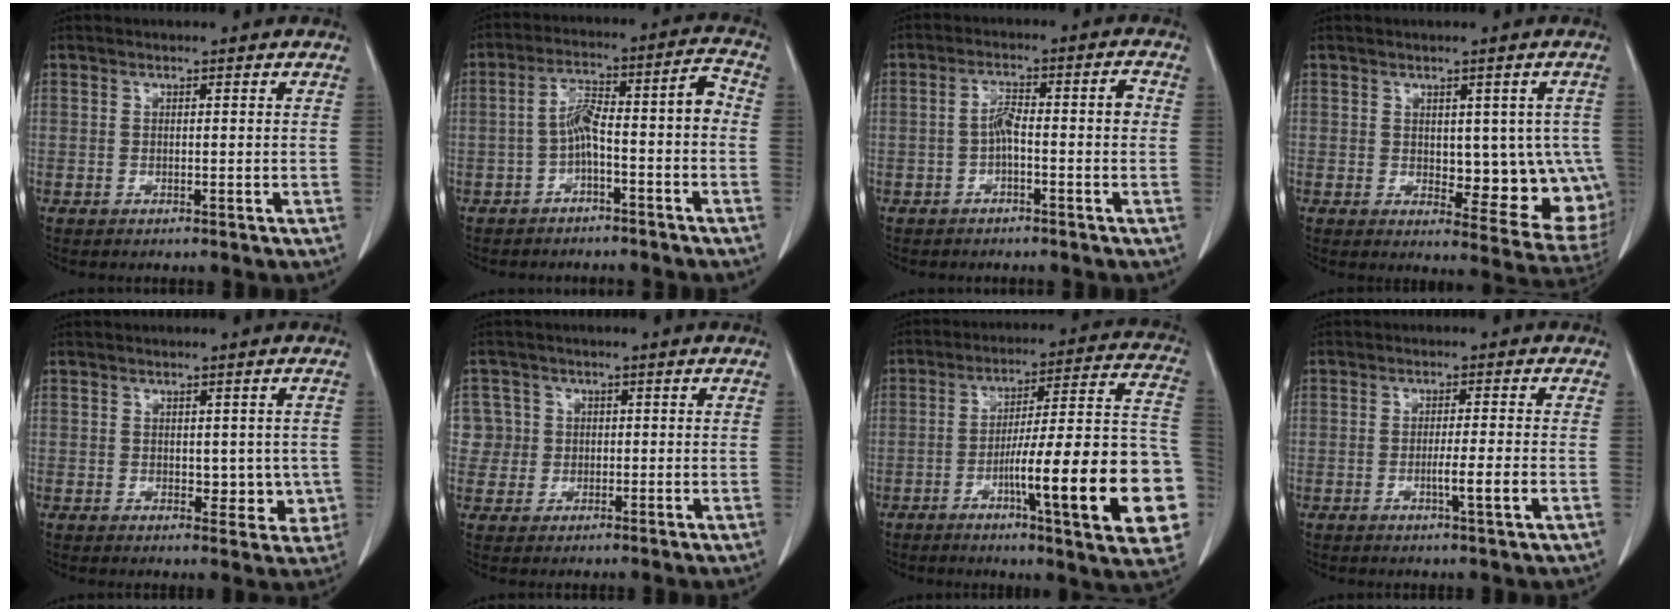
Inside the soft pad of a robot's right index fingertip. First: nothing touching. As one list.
[{"total": 8.4, "force": [-2.2, 1.6, 8.0], "torque": [-0.134, 0.047, -0.035]}, {"total": 5.1, "force": [-0.8, 1.2, 4.9], "torque": [-0.088, 0.024, -0.012]}, {"total": 11.6, "force": [-0.3, 5.5, 10.2], "torque": [-0.102, -0.003, 0.010]}, {"total": 4.3, "force": [-0.1, 2.8, 3.3], "torque": [-0.018, -0.001, 0.006]}, {"total": 4.5, "force": [0.6, 4.4, -0.3], "torque": [0.020, 0.015, 0.012]}, {"total": 23.2, "force": [-6.8, 2.1, 22.1], "torque": [-0.224, 0.014, -0.091]}, {"total": 3.9, "force": [-1.2, -0.5, 3.7], "torque": [-0.059, -0.007, -0.018]}]